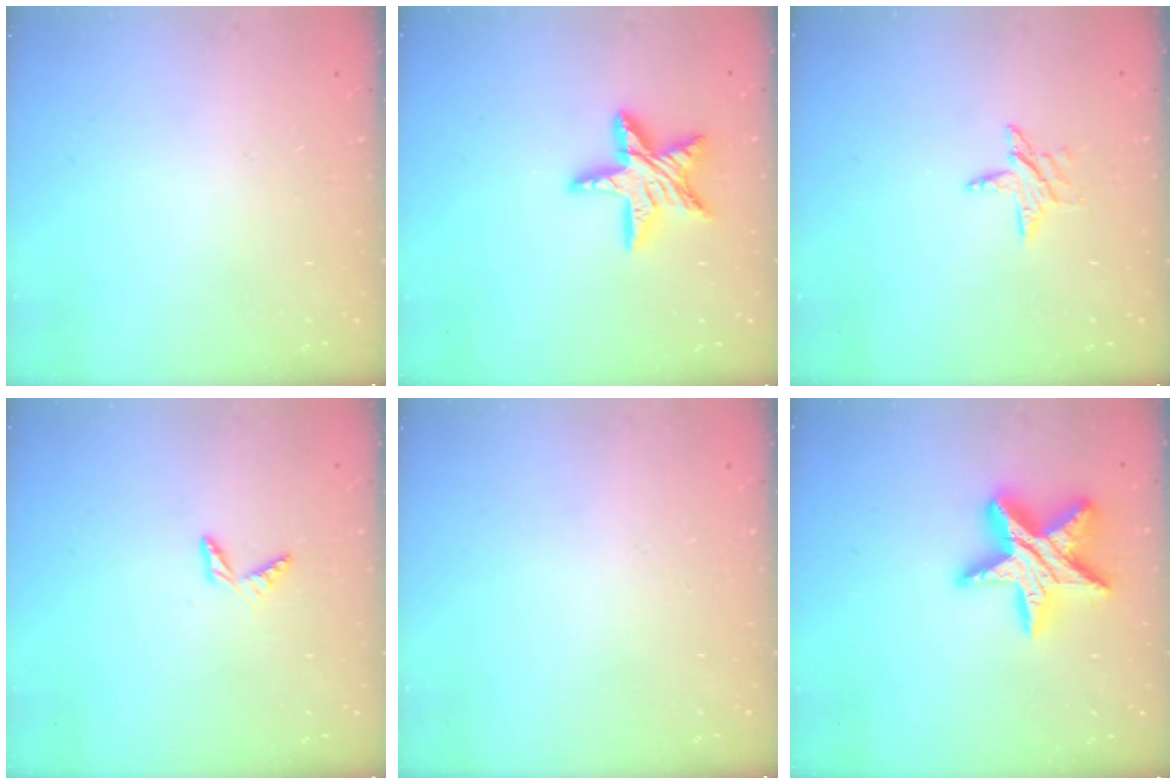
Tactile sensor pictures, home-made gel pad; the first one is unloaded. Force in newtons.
{"total": 15.0, "press": 14.9, "slide": 1.3}
{"total": 5.2, "press": 5.2, "slide": 0.5}
{"total": 3.7, "press": 3.7, "slide": 0.2}
{"total": 0.0}
{"total": 17.9, "press": 17.9, "slide": 1.1}